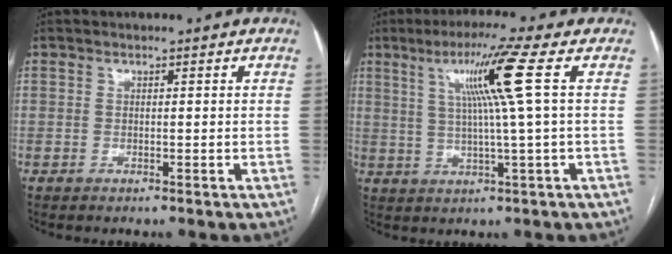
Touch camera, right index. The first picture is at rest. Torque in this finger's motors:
{"motor_torque": [0.79, 0.13, 0.31, 0.13]}